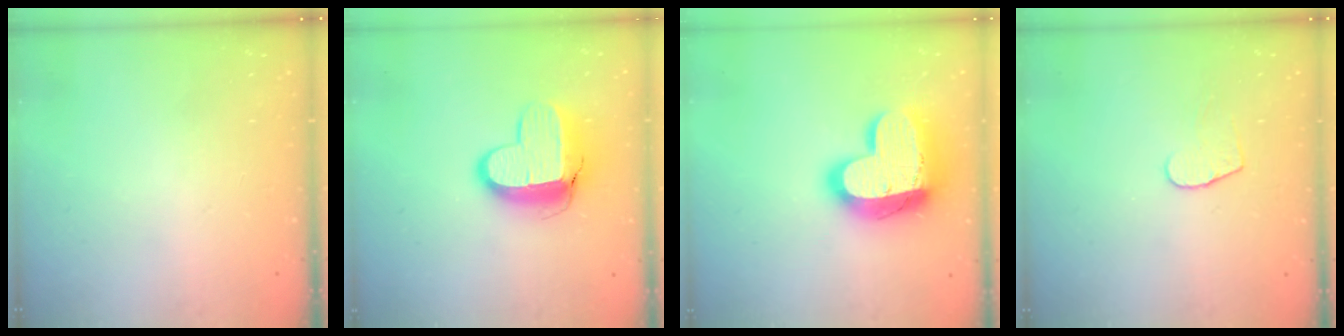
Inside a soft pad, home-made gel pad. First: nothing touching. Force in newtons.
{"total": 12.6, "press": 12.6, "slide": 1.0}
{"total": 19.7, "press": 19.7, "slide": 1.4}
{"total": 5.0, "press": 5.0, "slide": 0.4}